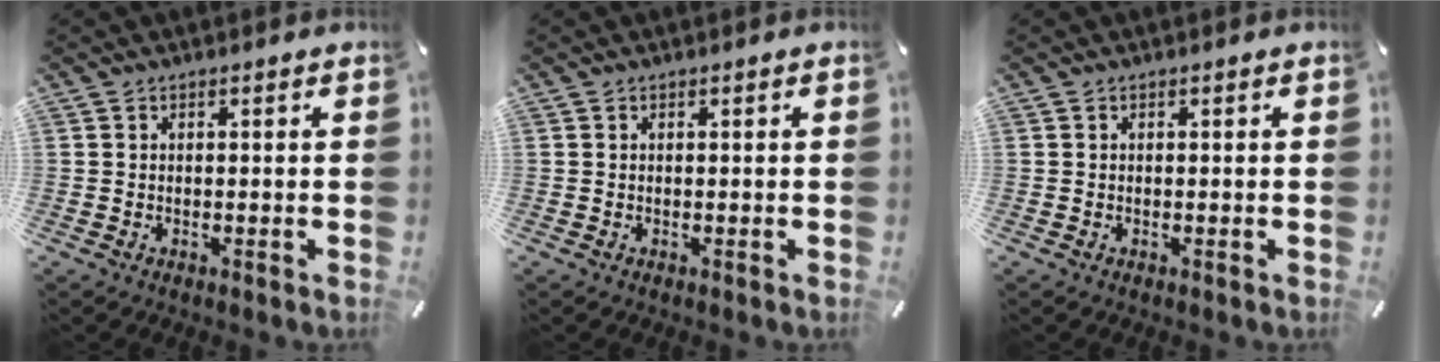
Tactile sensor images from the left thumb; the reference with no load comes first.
{"total": 0.0}
{"total": 0.0}